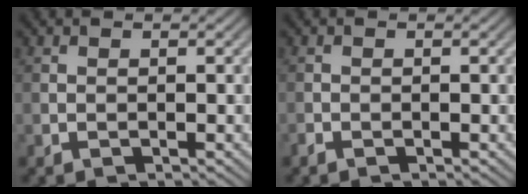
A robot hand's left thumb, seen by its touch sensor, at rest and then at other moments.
{"total": 0.5, "force": [-0.5, 0.1, 0.2], "torque": [-0.002, -0.001, -0.010]}